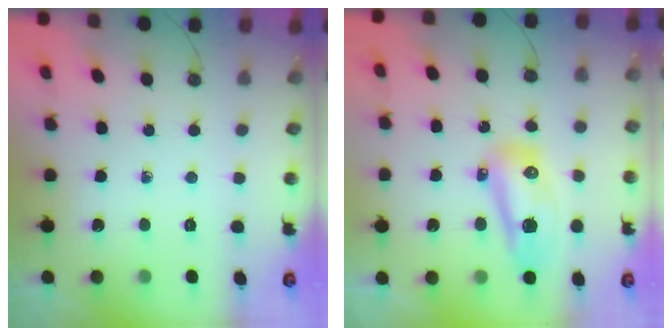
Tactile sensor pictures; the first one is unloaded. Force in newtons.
{"total": 10.6, "press": 10.5, "slide": 1.4}